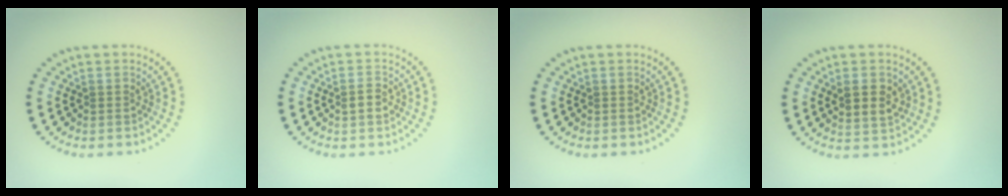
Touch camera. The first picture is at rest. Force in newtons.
{"total": 1.3, "press": 1.3, "slide": 0.0}
{"total": 0.0}
{"total": 2.7, "press": 2.6, "slide": 0.7}